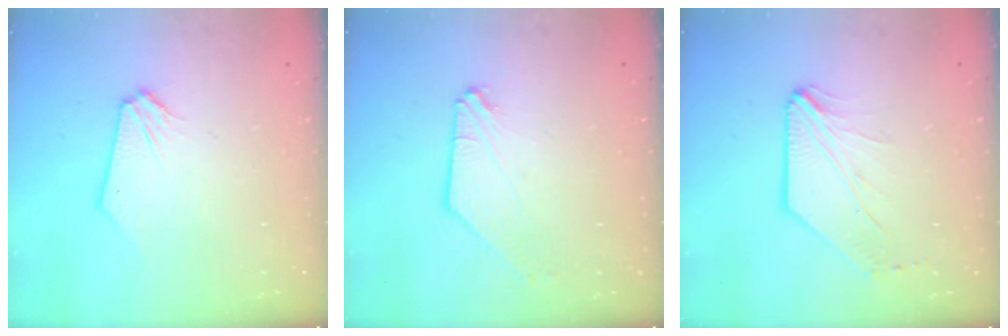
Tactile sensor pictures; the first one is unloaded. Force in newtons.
{"total": 0.0}
{"total": 4.0, "press": 3.9, "slide": 0.8}